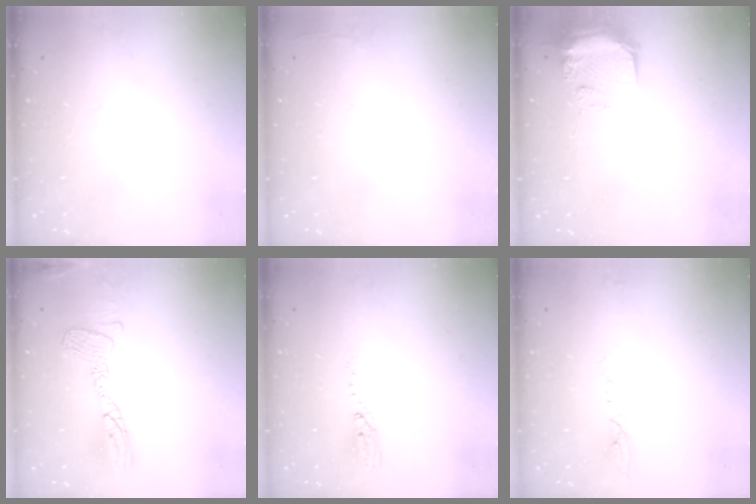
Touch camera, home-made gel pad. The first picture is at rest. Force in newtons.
{"total": 2.8, "press": 2.6, "slide": 0.9}
{"total": 11.0, "press": 9.6, "slide": 5.4}
{"total": 13.5, "press": 13.5, "slide": 1.3}
{"total": 4.3, "press": 4.3, "slide": 0.4}
{"total": 4.7, "press": 4.7, "slide": 0.5}